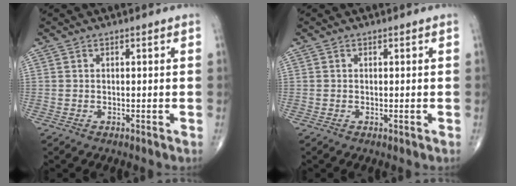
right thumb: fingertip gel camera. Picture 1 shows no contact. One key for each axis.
{"total": 0.0}